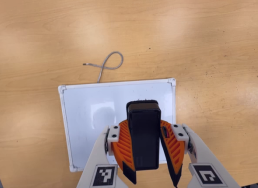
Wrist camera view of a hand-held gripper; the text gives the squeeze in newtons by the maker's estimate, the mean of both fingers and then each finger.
{"total": 11.7, "left": 11.0, "right": 12.3}